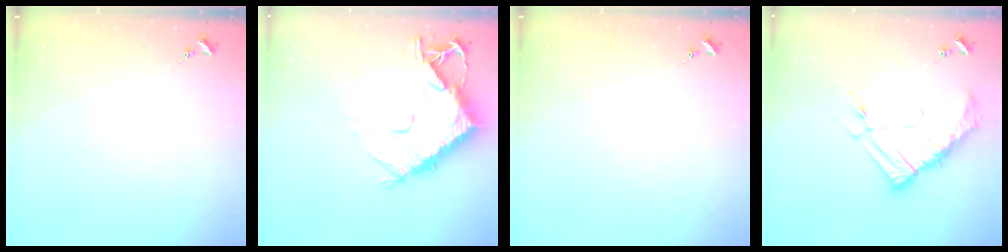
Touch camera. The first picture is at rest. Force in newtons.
{"total": 13.2, "press": 13.1, "slide": 1.4}
{"total": 0.0}
{"total": 14.1, "press": 14.0, "slide": 1.1}